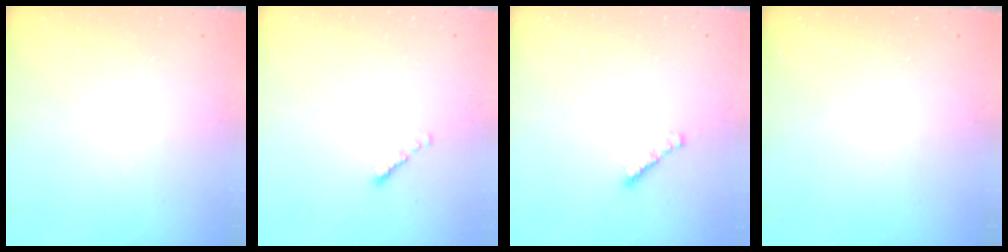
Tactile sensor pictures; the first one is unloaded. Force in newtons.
{"total": 0.0}
{"total": 1.9, "press": 1.9, "slide": 0.5}
{"total": 0.0}